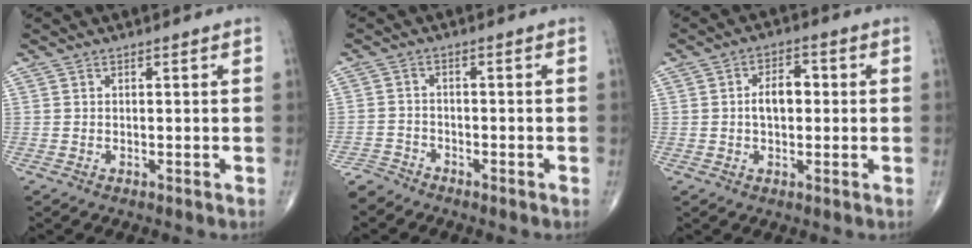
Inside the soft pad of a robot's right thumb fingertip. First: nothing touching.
{"total": 3.2, "force": [-3.0, 1.0, -0.1], "torque": [0.000, 0.000, -0.064]}
{"total": 5.6, "force": [0.2, 3.4, 4.5], "torque": [-0.067, 0.015, -0.003]}